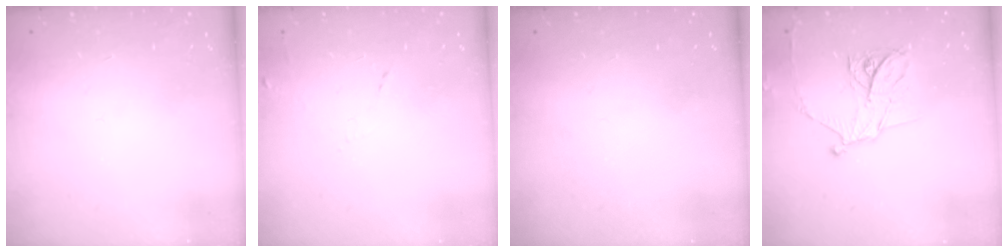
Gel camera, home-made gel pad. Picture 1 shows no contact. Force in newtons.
{"total": 5.4, "press": 5.3, "slide": 0.9}
{"total": 0.0}
{"total": 13.5, "press": 13.5, "slide": 0.1}